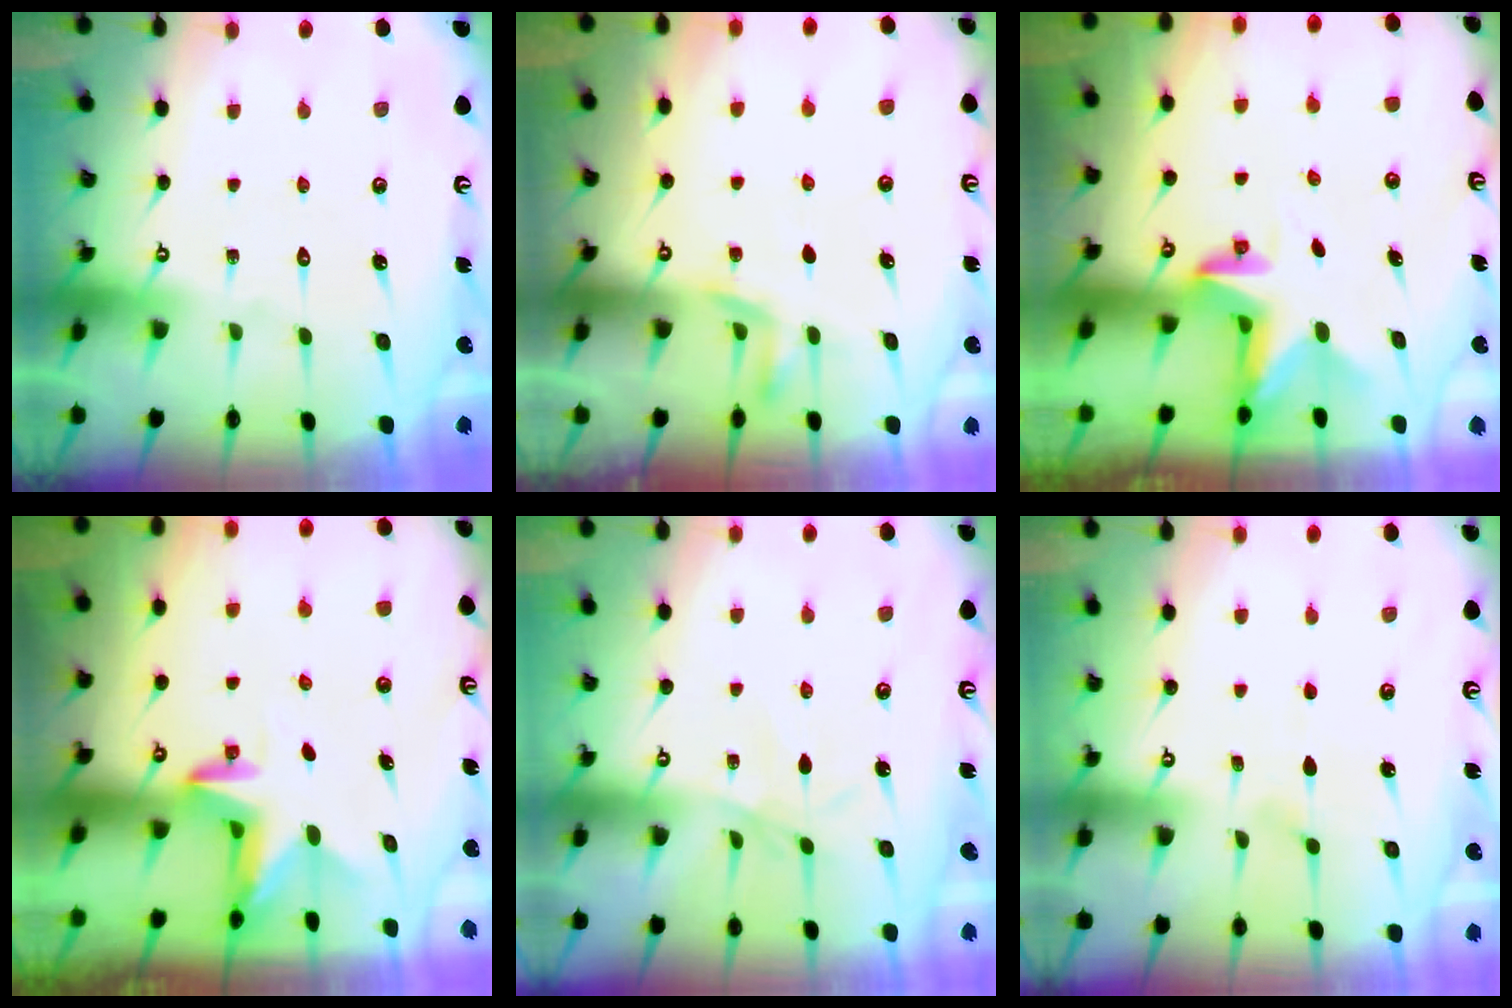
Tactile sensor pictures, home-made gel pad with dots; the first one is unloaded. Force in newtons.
{"total": 4.3, "press": 4.2, "slide": 0.9}
{"total": 2.9, "press": 2.9, "slide": 0.2}
{"total": 3.2, "press": 3.2, "slide": 0.1}
{"total": 2.2, "press": 2.1, "slide": 0.5}
{"total": 3.0, "press": 2.5, "slide": 1.6}